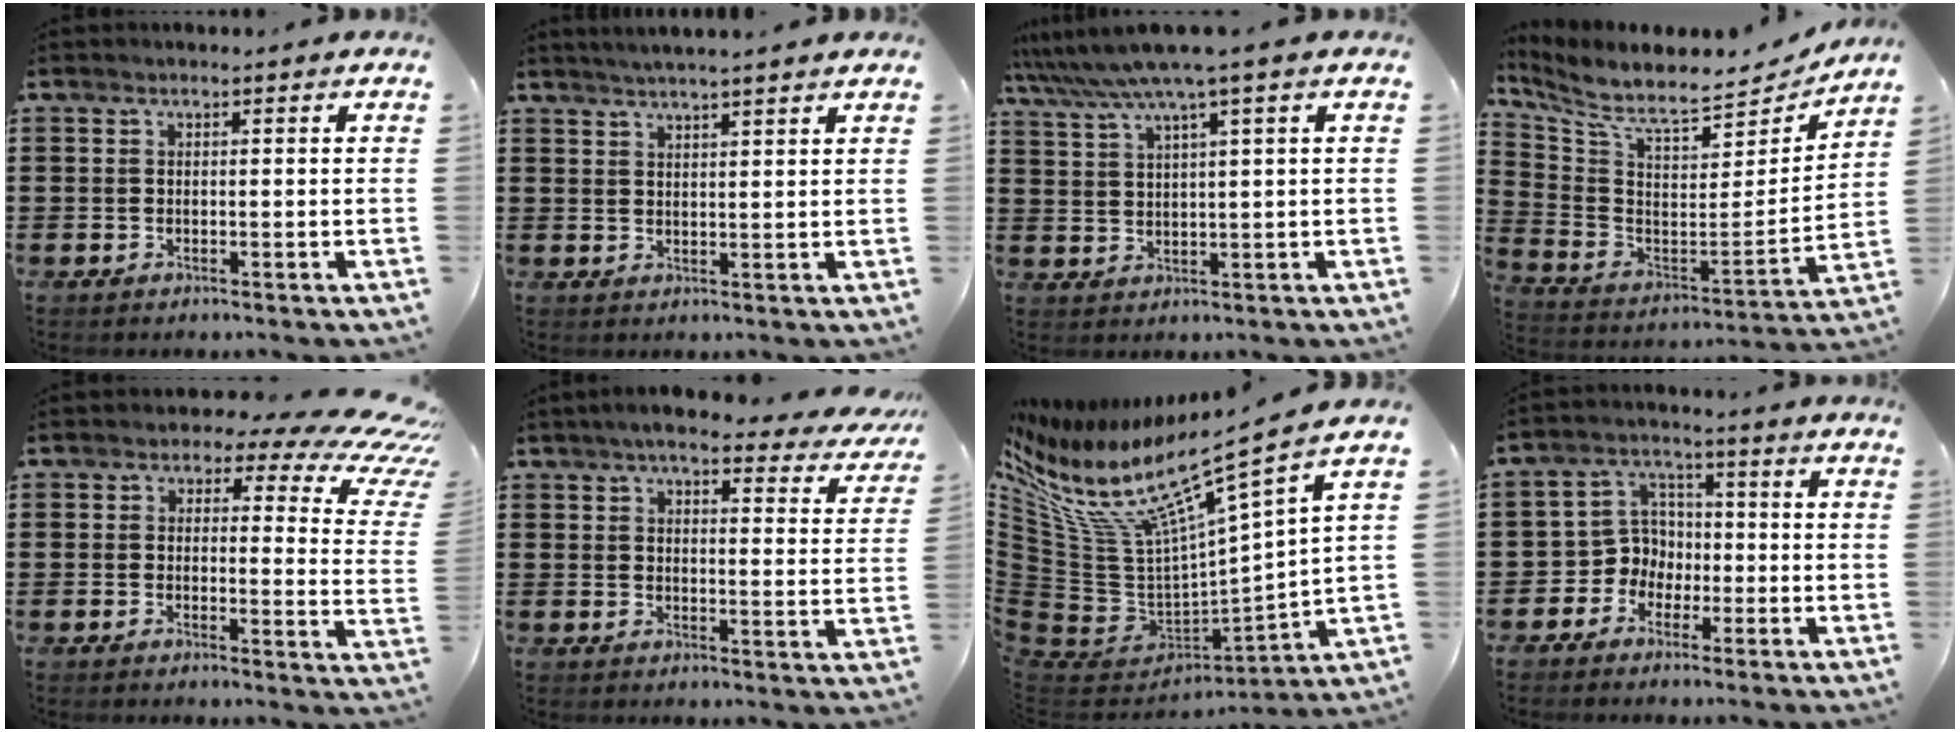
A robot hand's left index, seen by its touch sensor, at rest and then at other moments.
{"total": 2.5, "force": [2.4, -0.6, 0.7], "torque": [-0.018, -0.005, 0.043]}
{"total": 5.6, "force": [3.7, -0.4, 4.2], "torque": [-0.100, -0.018, 0.058]}
{"total": 8.4, "force": [7.5, 1.1, 3.6], "torque": [-0.108, -0.068, 0.125]}
{"total": 5.7, "force": [3.9, 2.2, 3.5], "torque": [-0.064, -0.024, 0.060]}
{"total": 6.1, "force": [5.3, 0.6, 3.0], "torque": [-0.069, -0.019, 0.092]}
{"total": 12.7, "force": [7.6, 3.7, 9.4], "torque": [-0.206, -0.054, 0.114]}
{"total": 5.4, "force": [-1.9, 5.0, 1.0], "torque": [-0.046, 0.006, -0.042]}